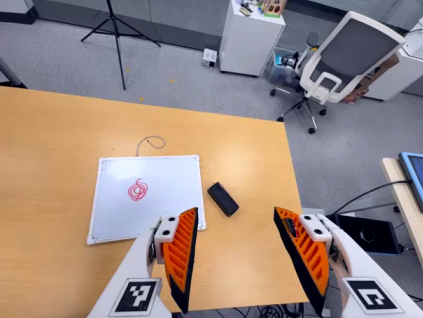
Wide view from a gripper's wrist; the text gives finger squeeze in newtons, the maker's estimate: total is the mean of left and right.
{"total": 0.0}